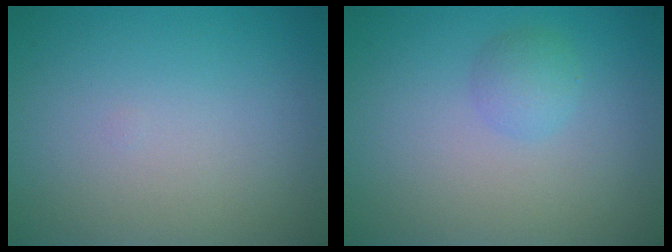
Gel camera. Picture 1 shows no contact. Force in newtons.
{"total": 1.6, "press": 1.6, "slide": 0.0}